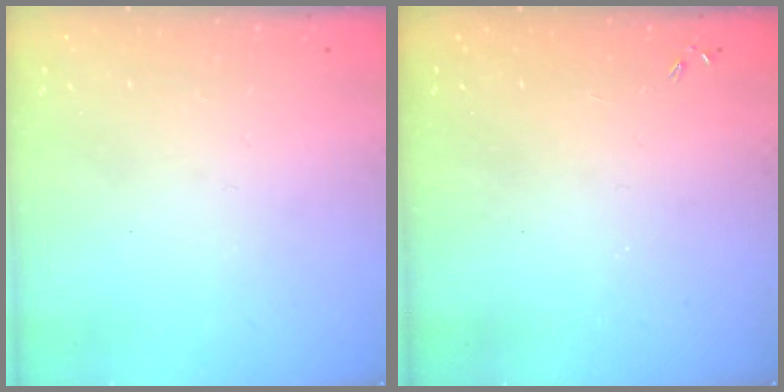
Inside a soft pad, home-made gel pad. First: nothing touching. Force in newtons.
{"total": 0.0}